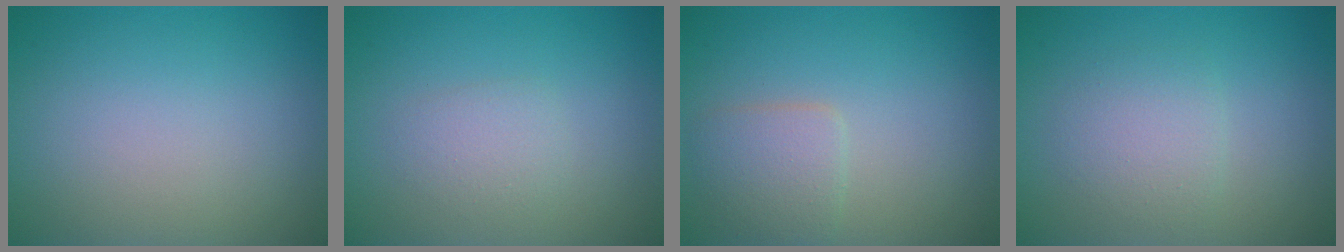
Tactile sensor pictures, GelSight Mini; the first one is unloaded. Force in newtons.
{"total": 1.6, "press": 1.6, "slide": 0.1}
{"total": 2.5, "press": 2.5, "slide": 0.1}
{"total": 2.3, "press": 2.3, "slide": 0.1}